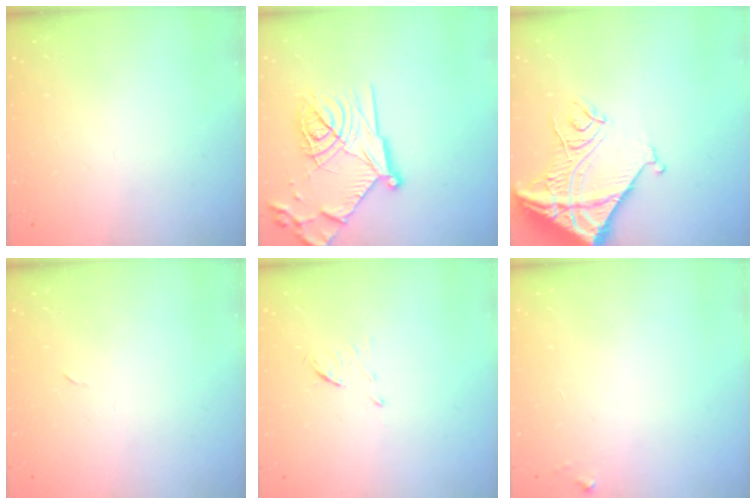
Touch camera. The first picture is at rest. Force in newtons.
{"total": 21.2, "press": 21.2, "slide": 1.8}
{"total": 16.8, "press": 16.6, "slide": 2.1}
{"total": 2.3, "press": 2.3, "slide": 0.4}
{"total": 5.2, "press": 5.1, "slide": 0.8}
{"total": 2.8, "press": 2.8, "slide": 0.2}